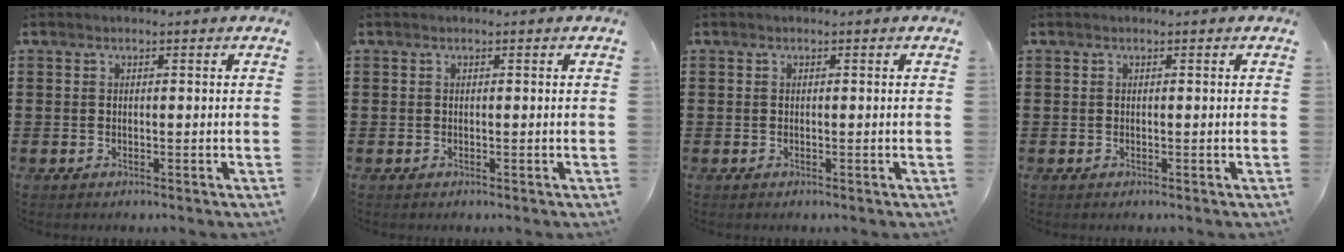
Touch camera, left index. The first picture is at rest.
{"total": 0.0}
{"total": 0.0}
{"total": 0.0}